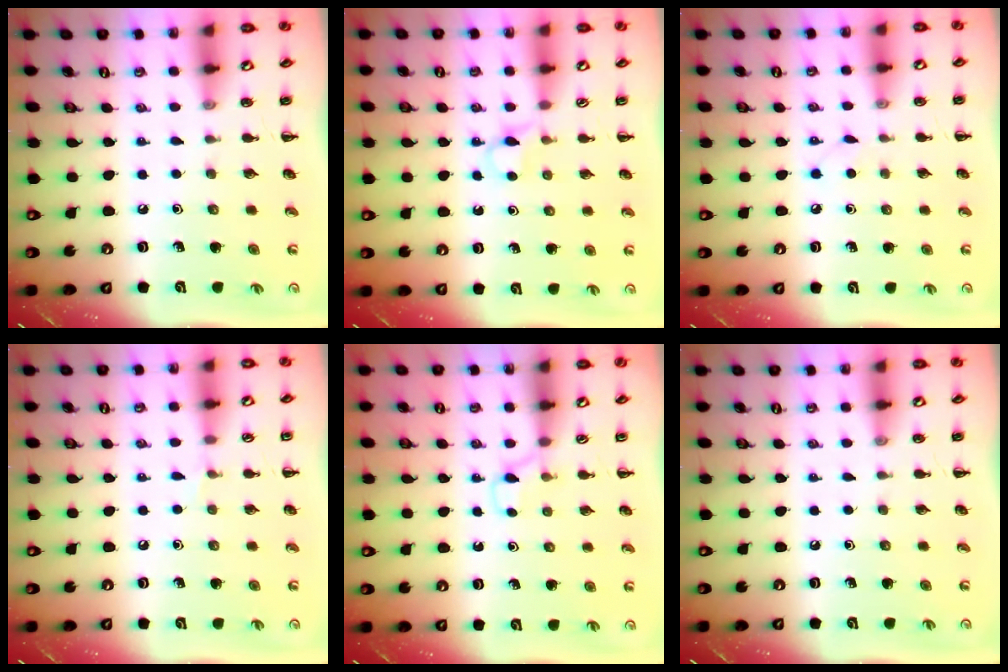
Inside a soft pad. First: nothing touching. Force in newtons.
{"total": 3.7, "press": 3.5, "slide": 1.3}
{"total": 2.7, "press": 2.6, "slide": 0.9}
{"total": 3.0, "press": 2.8, "slide": 1.1}
{"total": 2.8, "press": 2.5, "slide": 1.1}
{"total": 0.0}